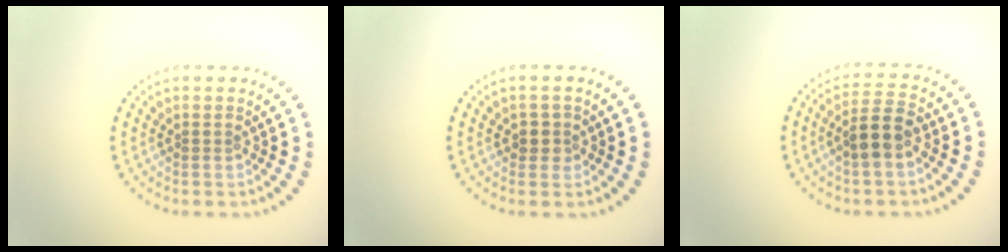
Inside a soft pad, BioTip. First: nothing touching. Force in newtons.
{"total": 1.5, "press": 1.3, "slide": 0.8}
{"total": 3.4, "press": 3.2, "slide": 1.0}